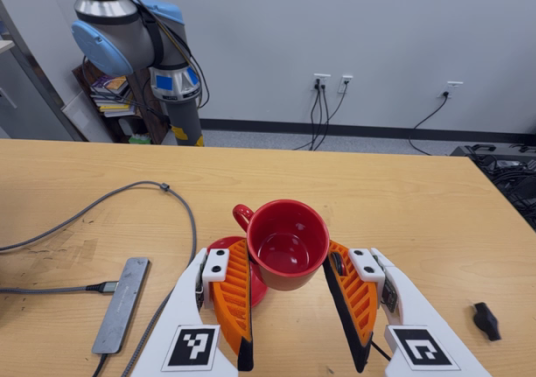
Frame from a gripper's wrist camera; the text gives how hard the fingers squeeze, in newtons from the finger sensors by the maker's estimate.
{"total": 6.3, "left": 6.6, "right": 6.0}